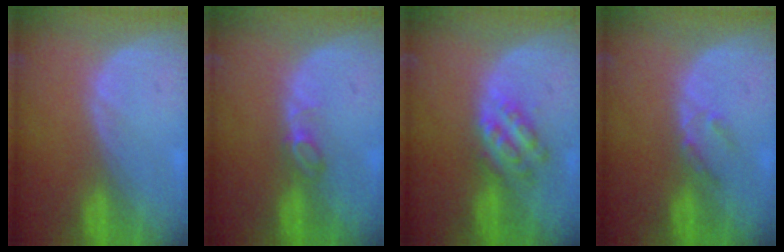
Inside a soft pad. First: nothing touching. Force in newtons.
{"total": 2.1, "press": 2.1, "slide": 0.4}
{"total": 5.4, "press": 4.9, "slide": 2.2}
{"total": 2.0, "press": 1.8, "slide": 0.9}